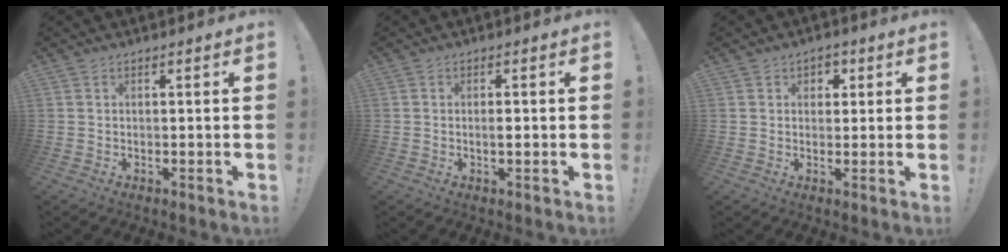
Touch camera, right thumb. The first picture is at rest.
{"total": 1.7, "force": [-0.2, 0.3, 1.7], "torque": [-0.022, -0.002, -0.006]}
{"total": 3.0, "force": [0.7, 2.8, 0.8], "torque": [-0.006, 0.003, 0.010]}